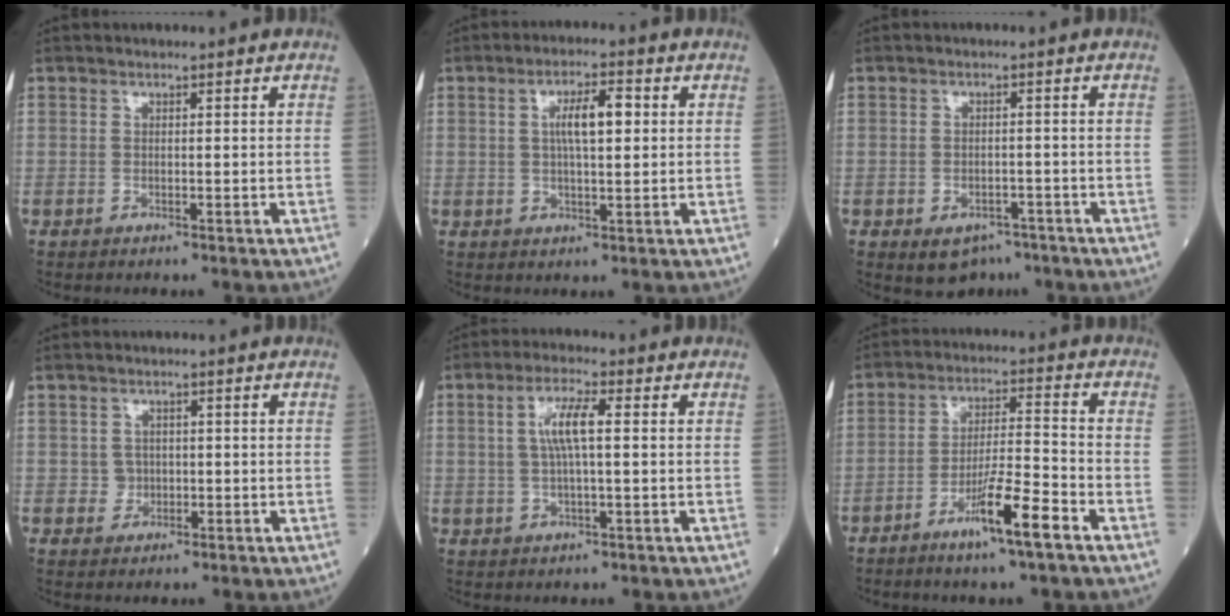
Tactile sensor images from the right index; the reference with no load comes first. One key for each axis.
{"total": 5.8, "fx": 1.2, "fy": 1.4, "fz": 5.5, "tx": -0.102, "ty": 0.011, "tz": 0.022}
{"total": 4.4, "fx": -2.8, "fy": 2.9, "fz": 1.9, "tx": -0.021, "ty": 0.003, "tz": -0.031}
{"total": 1.7, "fx": -0.2, "fy": 1.7, "fz": 0.3, "tx": -0.002, "ty": 0.005, "tz": -0.003}
{"total": 5.6, "fx": 0.9, "fy": 0.7, "fz": 5.4, "tx": -0.112, "ty": 0.007, "tz": 0.018}
{"total": 8.7, "fx": -5.1, "fy": 0.0, "fz": 7.0, "tx": -0.124, "ty": -0.005, "tz": -0.091}